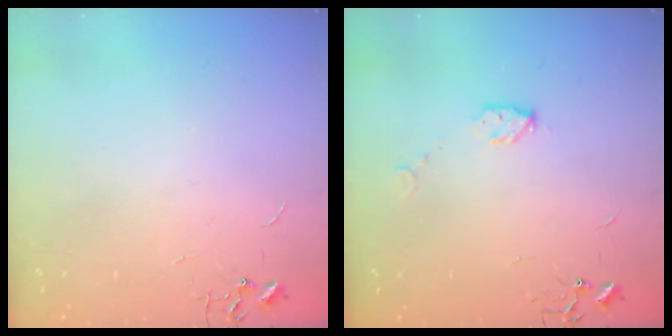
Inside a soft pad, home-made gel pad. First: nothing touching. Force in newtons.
{"total": 5.1, "press": 5.0, "slide": 0.7}